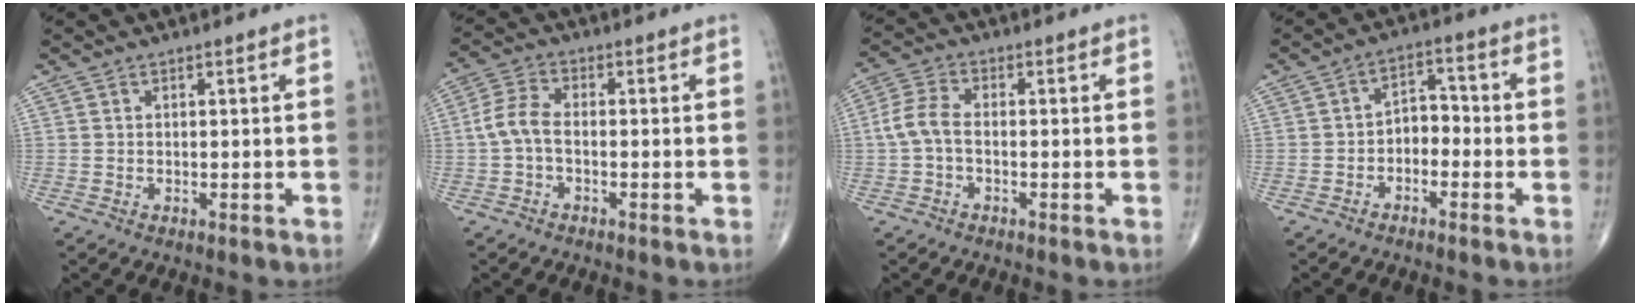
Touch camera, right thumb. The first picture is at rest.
{"total": 5.1, "force": [-0.9, 2.7, 4.3], "torque": [-0.093, 0.017, -0.027]}
{"total": 5.3, "force": [-0.8, 2.9, 4.3], "torque": [-0.097, 0.016, -0.024]}
{"total": 4.8, "force": [-1.8, 3.2, 3.1], "torque": [-0.032, 0.032, -0.041]}